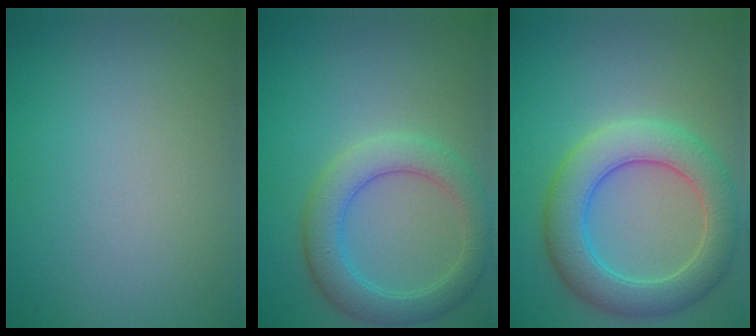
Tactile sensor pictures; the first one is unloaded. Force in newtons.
{"total": 4.5, "press": 4.5, "slide": 0.3}
{"total": 6.1, "press": 6.1, "slide": 0.4}